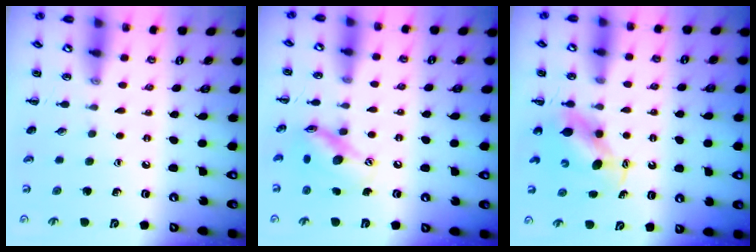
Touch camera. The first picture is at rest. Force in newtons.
{"total": 13.3, "press": 13.2, "slide": 1.7}
{"total": 6.6, "press": 6.5, "slide": 0.8}